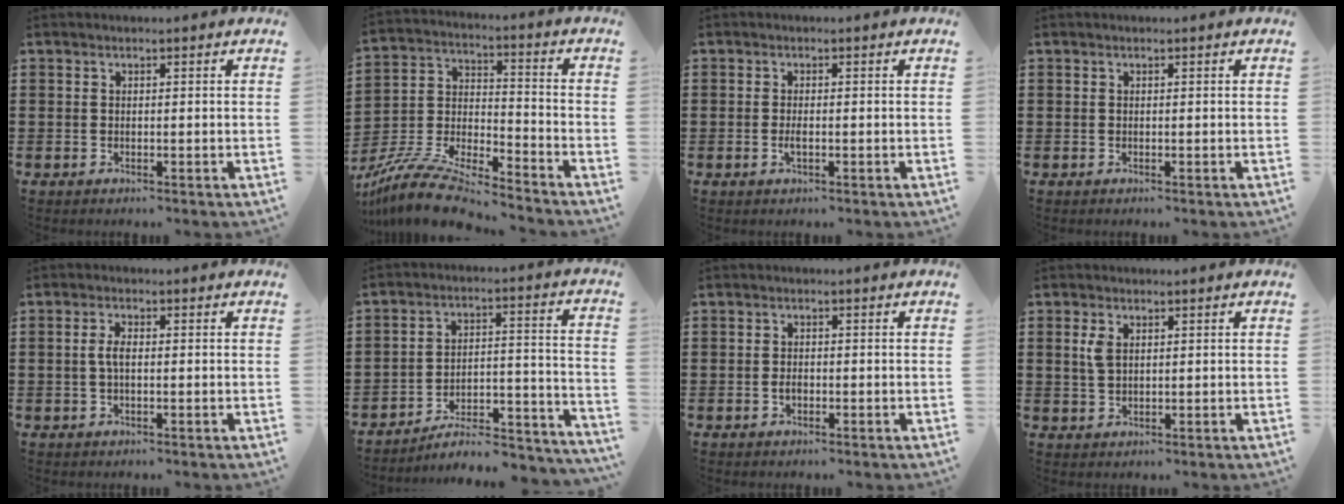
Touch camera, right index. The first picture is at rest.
{"total": 10.4, "force": [-9.5, 1.3, 4.0], "torque": [-0.091, 0.009, -0.194]}
{"total": 1.5, "force": [-0.4, 0.4, 1.4], "torque": [-0.034, -0.005, -0.009]}
{"total": 0.0}
{"total": 2.4, "force": [-0.1, 0.9, 2.3], "torque": [-0.051, -0.002, -0.005]}
{"total": 6.5, "force": [-5.8, 1.3, 2.7], "torque": [-0.039, 0.003, -0.112]}
{"total": 1.2, "force": [-0.5, 0.5, 1.0], "torque": [-0.021, -0.005, -0.007]}
{"total": 2.7, "force": [0.9, 1.5, 2.1], "torque": [-0.048, 0.006, 0.015]}